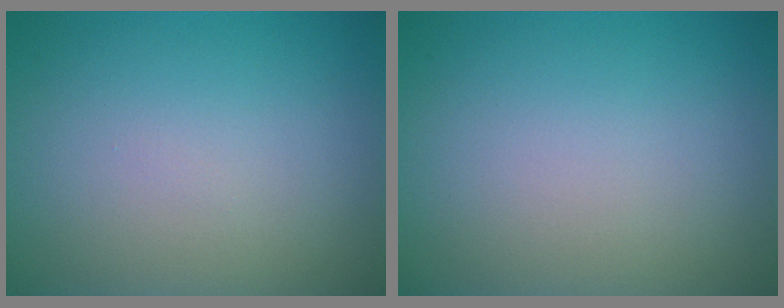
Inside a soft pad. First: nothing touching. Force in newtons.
{"total": 0.0}